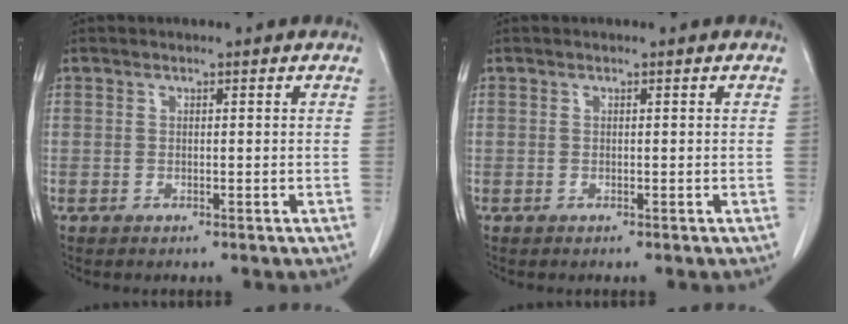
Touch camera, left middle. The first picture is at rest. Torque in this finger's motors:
{"motor_torque": [-0.01, 0.01, 0.01, 0.00]}